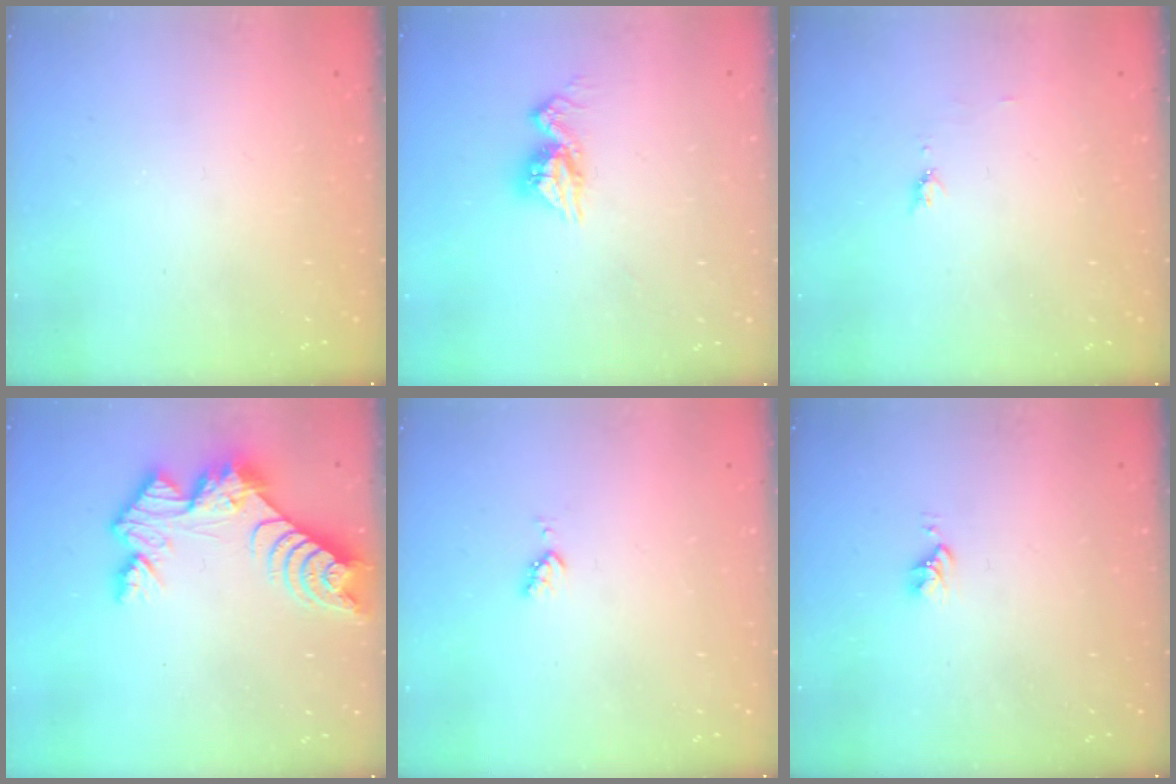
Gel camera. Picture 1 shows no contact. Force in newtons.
{"total": 9.3, "press": 9.3, "slide": 0.6}
{"total": 4.8, "press": 4.7, "slide": 0.6}
{"total": 11.3, "press": 11.3, "slide": 0.8}
{"total": 3.6, "press": 3.5, "slide": 0.4}
{"total": 2.8, "press": 2.8, "slide": 0.4}